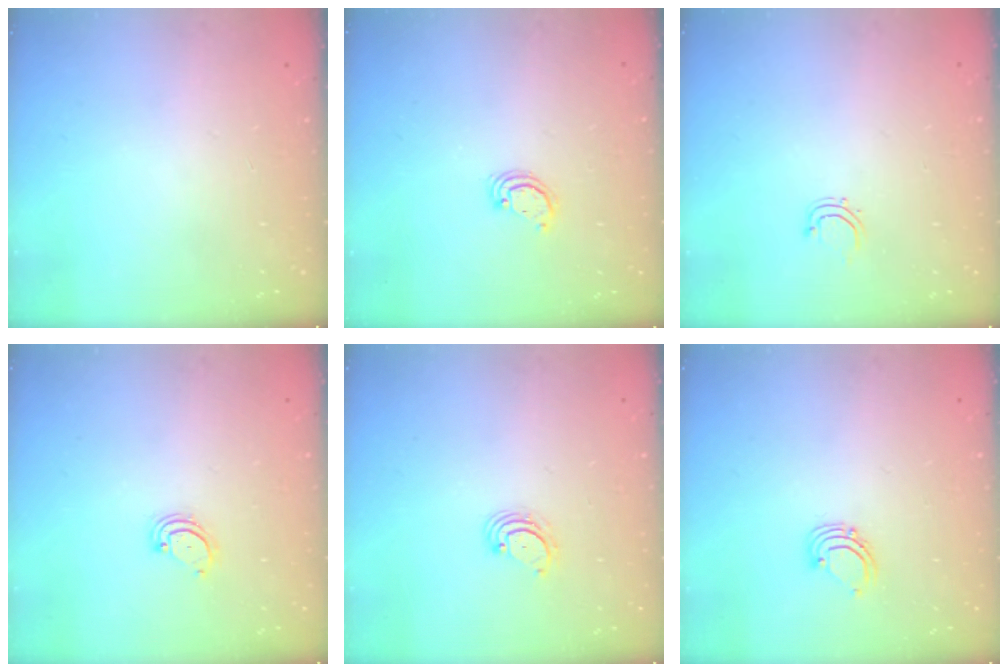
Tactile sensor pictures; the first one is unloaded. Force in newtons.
{"total": 2.5, "press": 2.5, "slide": 0.2}
{"total": 2.8, "press": 2.7, "slide": 0.5}
{"total": 3.0, "press": 3.0, "slide": 0.4}
{"total": 3.3, "press": 3.3, "slide": 0.6}
{"total": 2.9, "press": 2.9, "slide": 0.2}